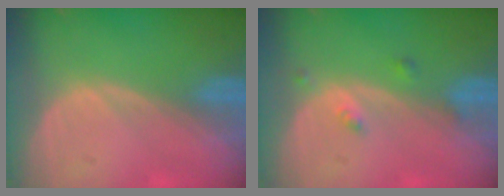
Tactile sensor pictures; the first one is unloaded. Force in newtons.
{"total": 1.8, "press": 1.8, "slide": 0.1}